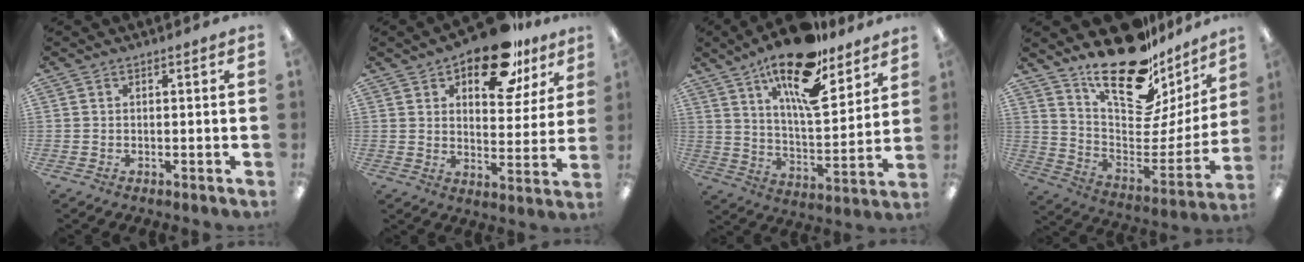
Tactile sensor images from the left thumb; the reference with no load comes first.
{"total": 17.1, "force": [11.5, 7.9, 9.9], "torque": [-0.129, -0.059, 0.190]}
{"total": 19.6, "force": [13.4, 6.8, 12.5], "torque": [-0.208, -0.077, 0.223]}
{"total": 25.7, "force": [19.0, 10.6, 13.7], "torque": [-0.197, -0.134, 0.329]}